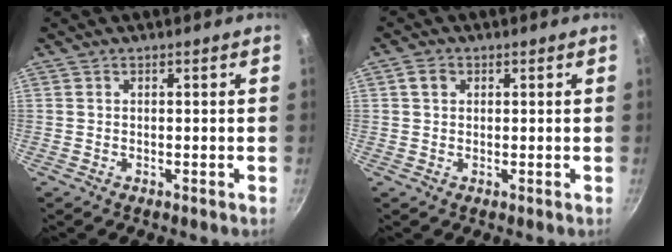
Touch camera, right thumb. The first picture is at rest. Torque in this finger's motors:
{"motor_torque": [-0.17, 1.04, 0.55, -0.04, -0.01]}